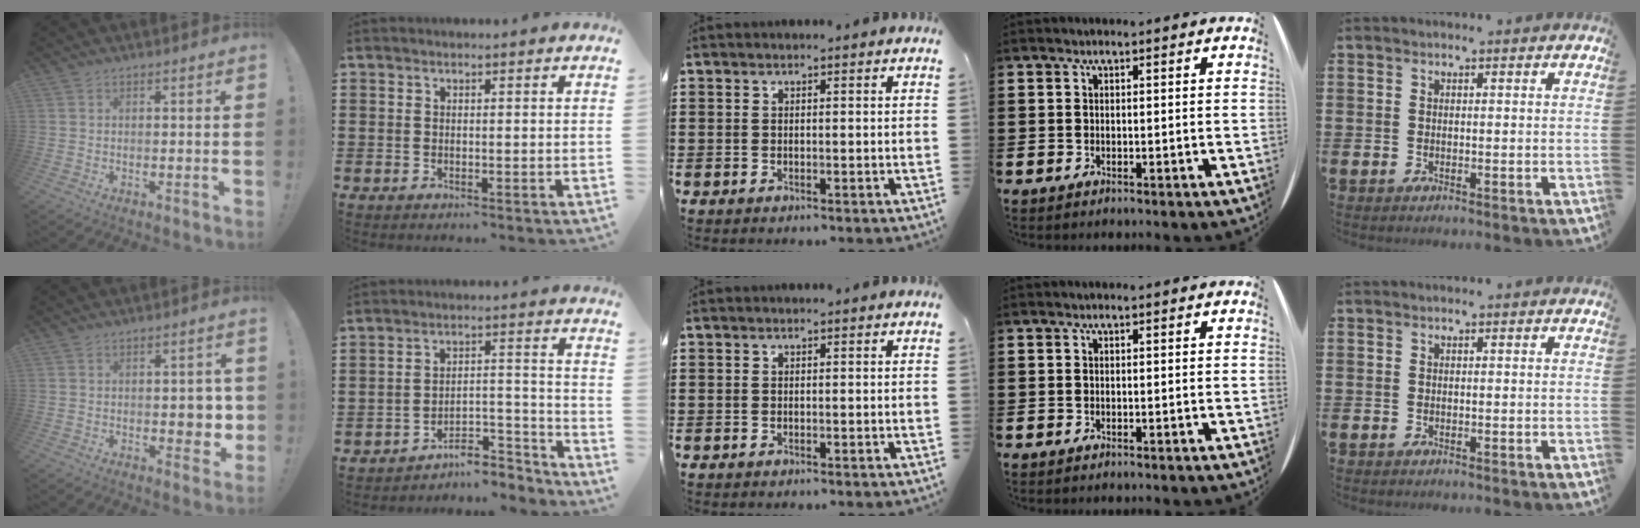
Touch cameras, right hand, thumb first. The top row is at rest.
{"thumb": {"total": 5.7, "force": [-0.3, 3.4, 4.6], "torque": [-0.054, 0.004, -0.003]}, "index": {"total": 6.8, "force": [-6.4, 1.6, 1.7], "torque": [-0.020, 0.023, -0.123]}}